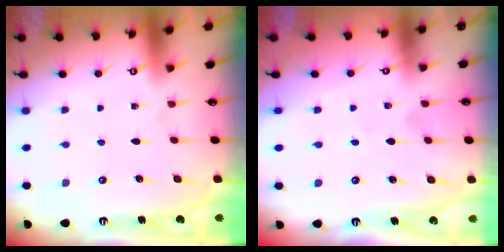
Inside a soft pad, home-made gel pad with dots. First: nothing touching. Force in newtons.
{"total": 2.7, "press": 2.7, "slide": 0.3}